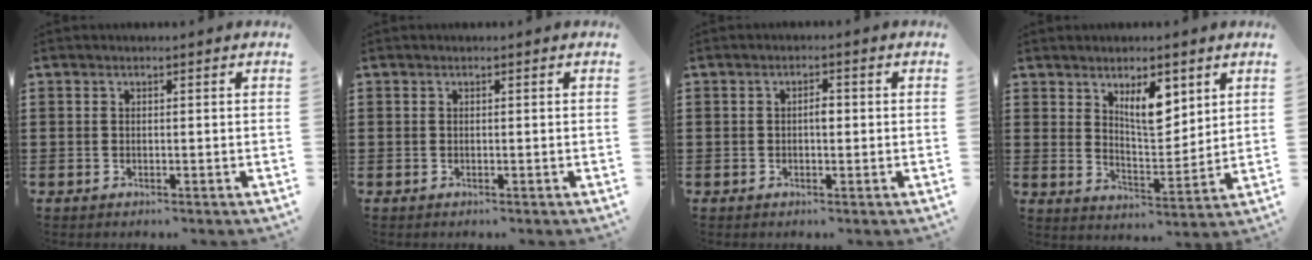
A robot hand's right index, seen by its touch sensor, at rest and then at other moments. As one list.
[{"total": 0.0}, {"total": 1.8, "force": [-0.1, 0.7, 1.6], "torque": [-0.030, 0.002, -0.003]}, {"total": 7.4, "force": [4.1, 3.1, 5.3], "torque": [-0.084, -0.013, 0.067]}]